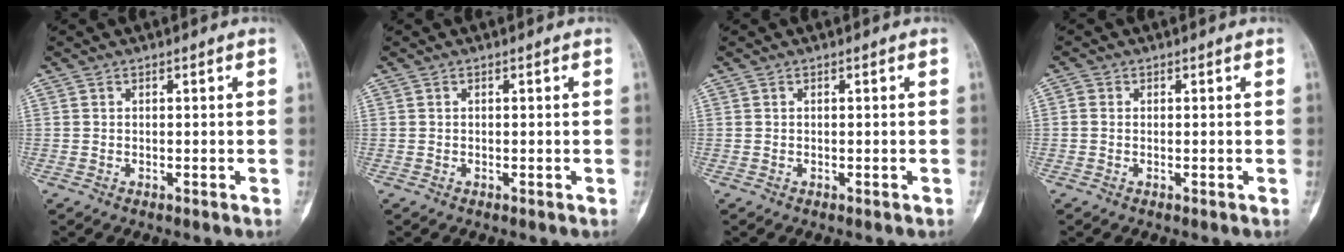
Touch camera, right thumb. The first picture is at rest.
{"total": 0.0}
{"total": 0.0}
{"total": 1.0, "force": [0.0, 0.9, 0.5], "torque": [-0.008, 0.001, -0.003]}